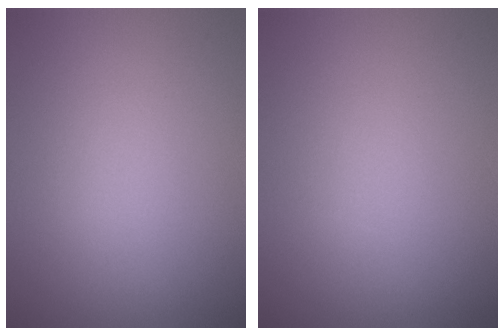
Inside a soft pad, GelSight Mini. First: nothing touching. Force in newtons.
{"total": 0.0}